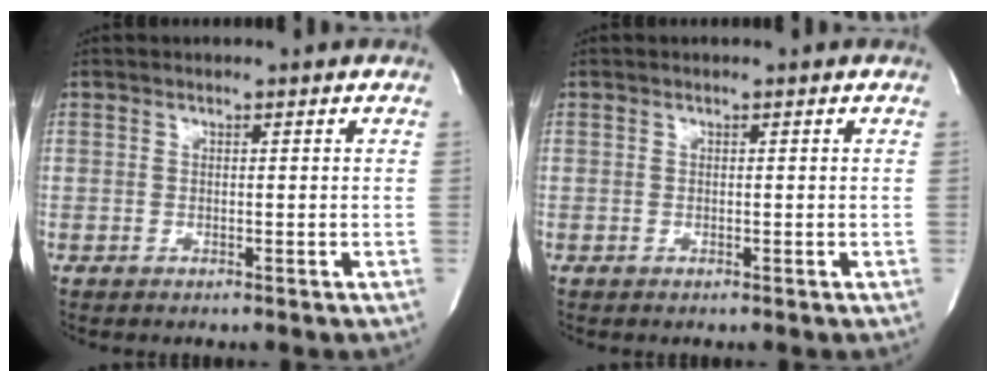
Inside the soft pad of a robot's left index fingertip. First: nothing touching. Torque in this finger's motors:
{"motor_torque": [0.02, 0.00, 0.00, 0.00]}